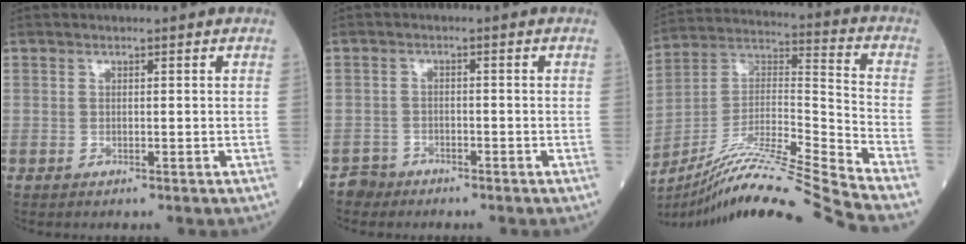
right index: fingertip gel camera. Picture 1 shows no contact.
{"total": 2.2, "force": [-1.7, 1.2, -0.7], "torque": [0.013, 0.005, -0.033]}
{"total": 21.6, "force": [-18.8, -2.8, 10.3], "torque": [-0.203, -0.009, -0.331]}